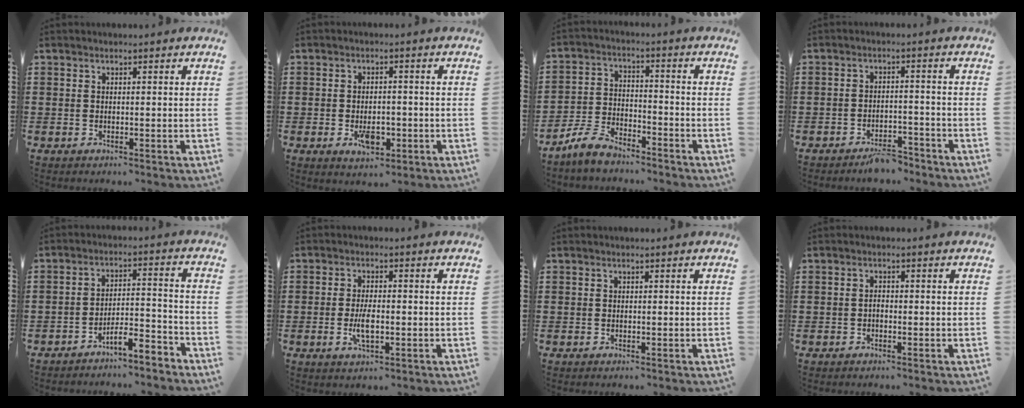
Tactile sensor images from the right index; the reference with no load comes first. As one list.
[{"total": 4.3, "force": [-1.4, 2.3, 3.3], "torque": [-0.057, -0.004, -0.026]}, {"total": 5.8, "force": [-5.3, 1.3, 2.0], "torque": [-0.055, 0.002, -0.105]}, {"total": 3.4, "force": [-3.2, 0.7, 1.0], "torque": [-0.016, 0.010, -0.063]}, {"total": 5.7, "force": [-5.1, 0.5, 2.5], "torque": [-0.044, 0.002, -0.100]}, {"total": 4.4, "force": [-0.9, 1.4, 4.0], "torque": [-0.084, -0.006, -0.018]}, {"total": 0.0}, {"total": 1.0, "force": [-0.4, 0.5, 0.8], "torque": [-0.017, -0.002, -0.007]}]